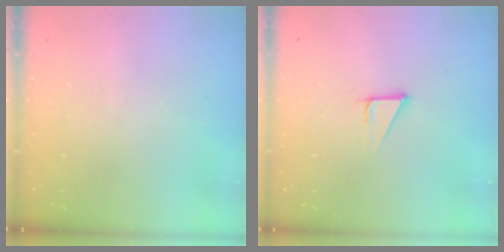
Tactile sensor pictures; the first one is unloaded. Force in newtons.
{"total": 2.8, "press": 2.8, "slide": 0.2}